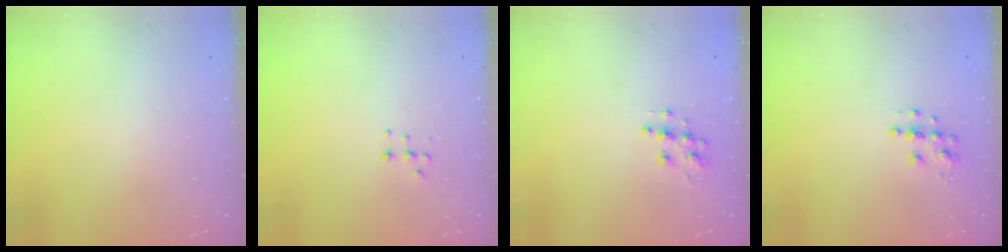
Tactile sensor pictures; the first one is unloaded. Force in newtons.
{"total": 5.7, "press": 5.6, "slide": 1.0}
{"total": 8.6, "press": 8.6, "slide": 0.3}
{"total": 6.7, "press": 6.7, "slide": 0.3}